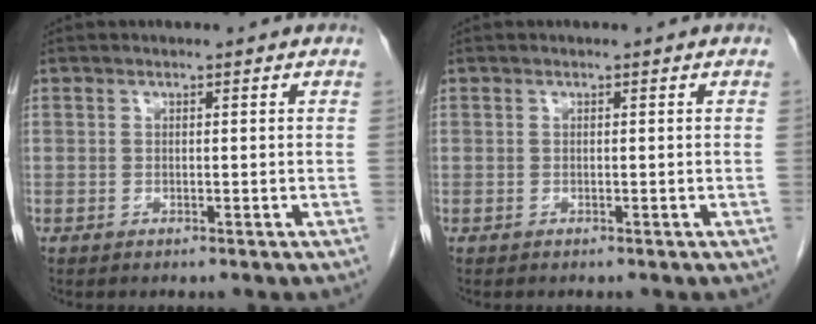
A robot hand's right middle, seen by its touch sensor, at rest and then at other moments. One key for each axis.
{"total": 0.0}